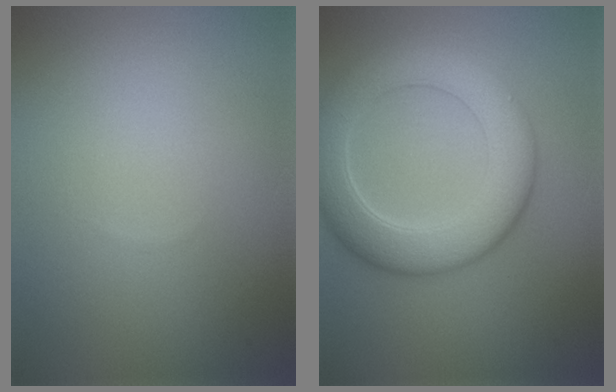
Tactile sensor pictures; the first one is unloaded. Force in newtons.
{"total": 7.2, "press": 7.1, "slide": 0.6}